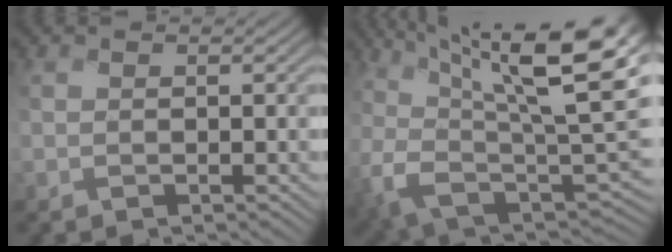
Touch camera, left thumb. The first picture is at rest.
{"total": 15.1, "force": [3.7, 7.1, 12.8], "torque": [-0.241, -0.007, 0.070]}